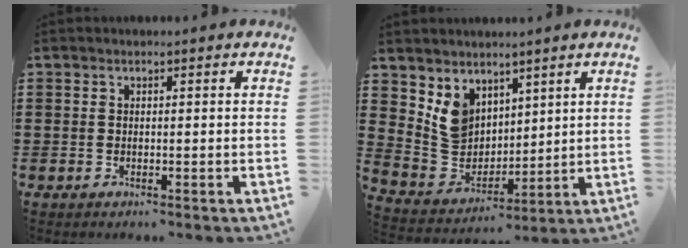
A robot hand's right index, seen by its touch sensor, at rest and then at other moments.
{"total": 7.1, "force": [4.1, 5.6, 1.5], "torque": [-0.070, -0.014, 0.081]}